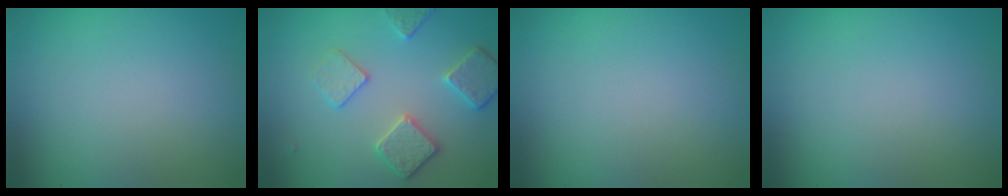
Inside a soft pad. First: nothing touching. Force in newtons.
{"total": 3.4, "press": 3.2, "slide": 1.2}
{"total": 0.0}
{"total": 0.0}